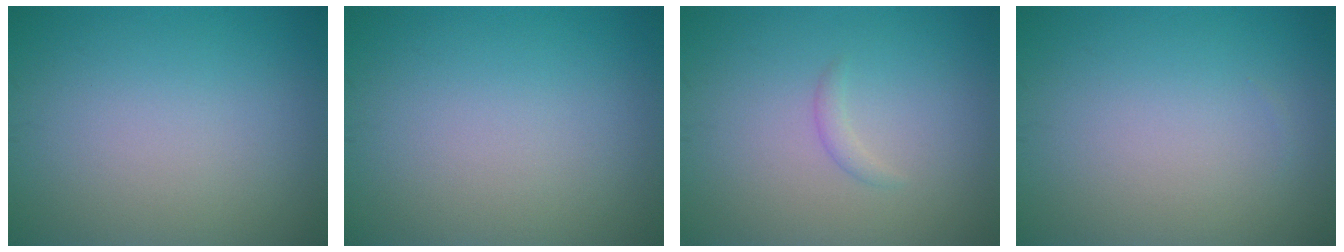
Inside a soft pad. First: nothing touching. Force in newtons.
{"total": 0.0}
{"total": 0.9, "press": 0.9, "slide": 0.0}
{"total": 0.0}